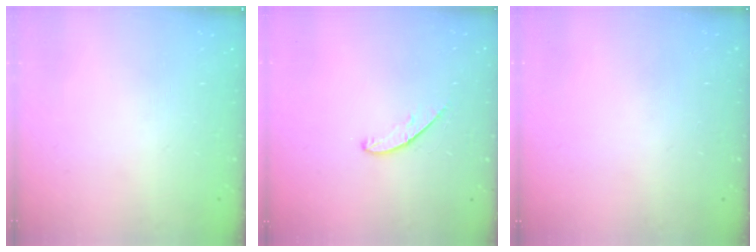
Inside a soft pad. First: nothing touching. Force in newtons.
{"total": 4.5, "press": 4.5, "slide": 0.4}
{"total": 0.0}